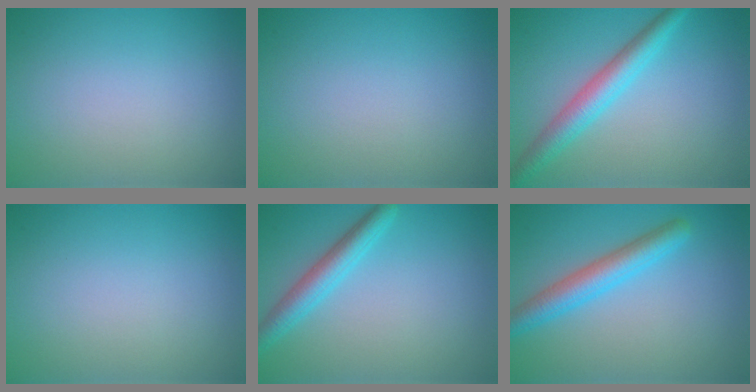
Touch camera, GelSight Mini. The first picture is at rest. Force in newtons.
{"total": 0.0}
{"total": 3.9, "press": 3.9, "slide": 0.0}
{"total": 0.0}
{"total": 3.2, "press": 3.2, "slide": 0.1}
{"total": 3.8, "press": 3.8, "slide": 0.1}